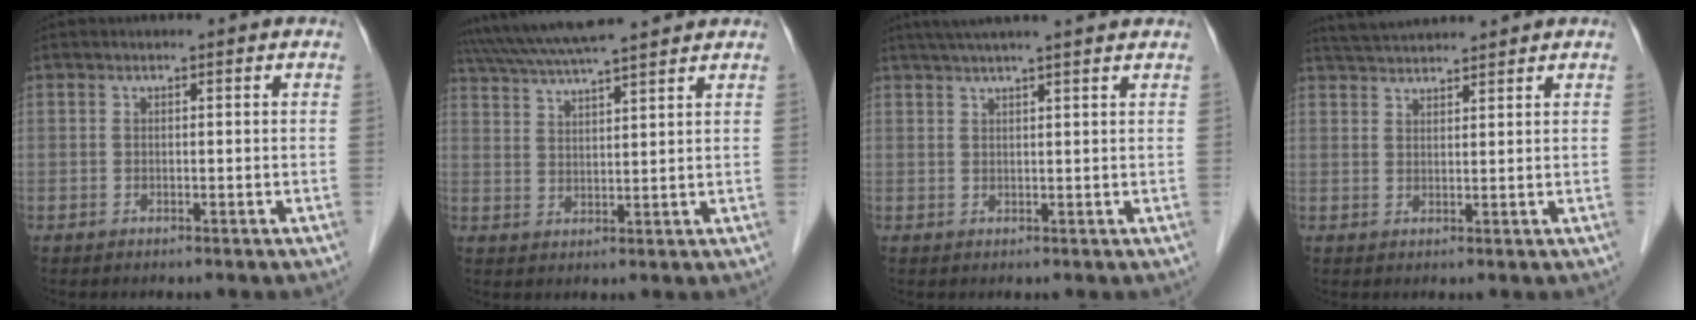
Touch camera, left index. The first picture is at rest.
{"total": 12.5, "force": [11.1, 0.2, 5.6], "torque": [-0.105, 0.033, 0.172]}
{"total": 11.1, "force": [9.4, -0.2, 5.8], "torque": [-0.091, 0.034, 0.117]}
{"total": 5.6, "force": [5.3, 0.1, 1.6], "torque": [-0.032, 0.034, 0.095]}